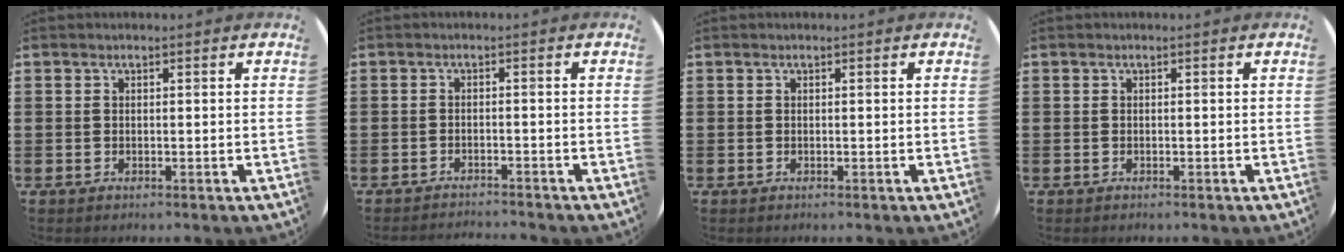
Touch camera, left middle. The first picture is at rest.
{"total": 1.2, "force": [-1.1, -0.2, 0.0], "torque": [-0.004, 0.004, -0.025]}
{"total": 0.0}
{"total": 0.0}